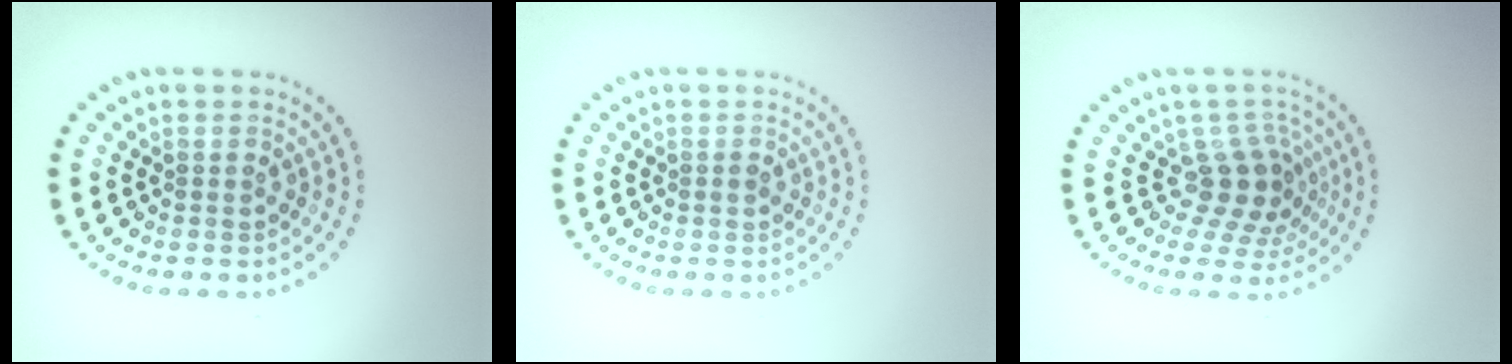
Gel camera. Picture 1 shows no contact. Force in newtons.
{"total": 0.7, "press": 0.7, "slide": 0.1}
{"total": 3.4, "press": 2.4, "slide": 2.5}